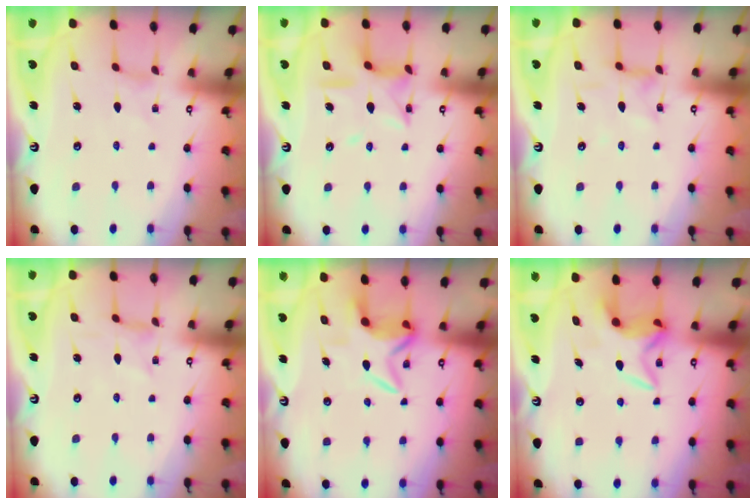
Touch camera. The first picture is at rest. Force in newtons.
{"total": 12.0, "press": 12.0, "slide": 0.8}
{"total": 2.0, "press": 2.0, "slide": 0.4}
{"total": 0.0}
{"total": 6.4, "press": 6.4, "slide": 0.9}
{"total": 7.1, "press": 7.1, "slide": 0.3}